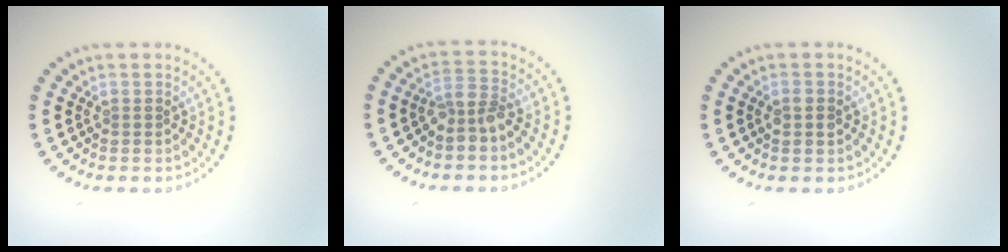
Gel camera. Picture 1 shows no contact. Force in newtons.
{"total": 2.3, "press": 2.0, "slide": 1.1}
{"total": 1.6, "press": 1.6, "slide": 0.1}